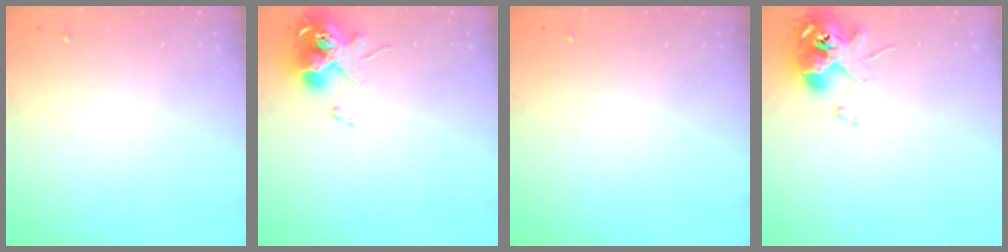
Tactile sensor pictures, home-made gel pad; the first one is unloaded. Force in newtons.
{"total": 12.4, "press": 12.3, "slide": 1.1}
{"total": 0.0}
{"total": 11.6, "press": 11.4, "slide": 2.1}